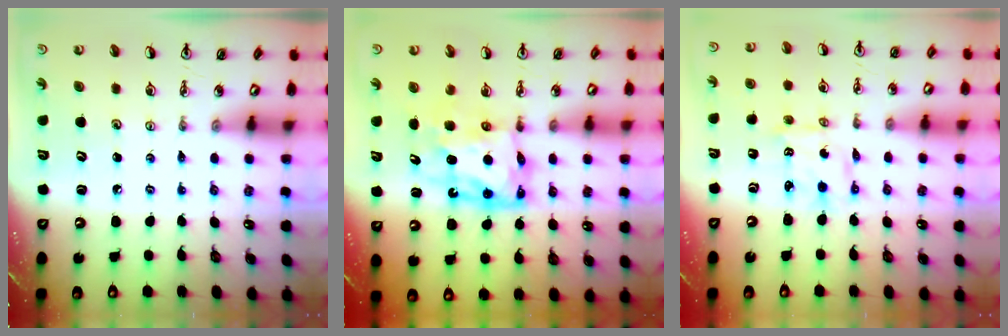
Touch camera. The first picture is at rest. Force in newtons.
{"total": 9.5, "press": 9.5, "slide": 0.9}
{"total": 2.7, "press": 2.7, "slide": 0.2}